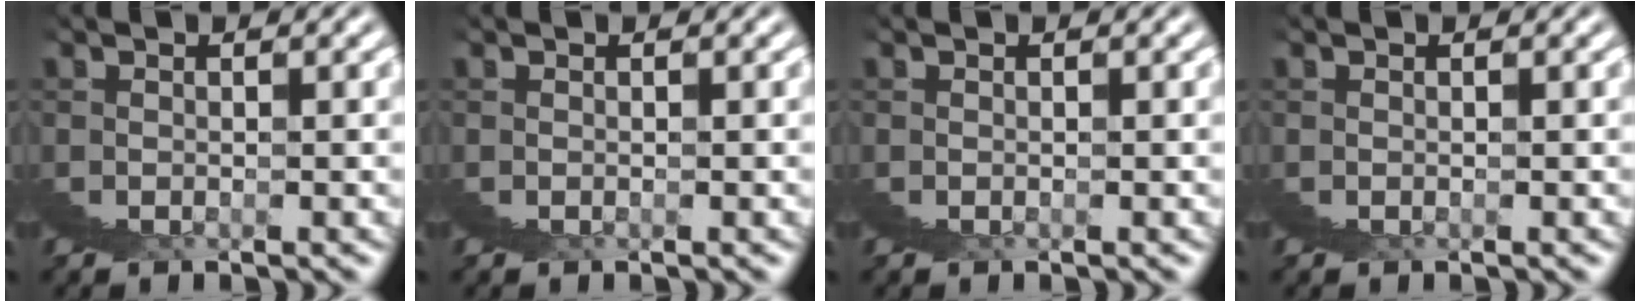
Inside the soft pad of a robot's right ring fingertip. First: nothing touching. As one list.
[{"total": 0.0}, {"total": 0.0}, {"total": 0.0}]